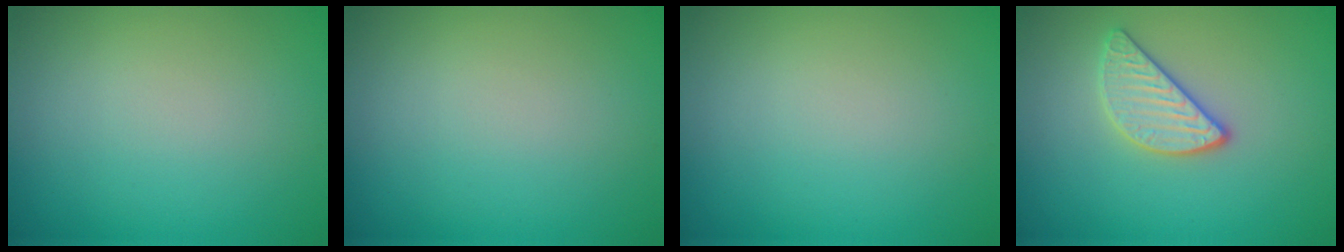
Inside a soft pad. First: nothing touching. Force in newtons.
{"total": 0.0}
{"total": 0.0}
{"total": 2.8, "press": 2.7, "slide": 0.9}